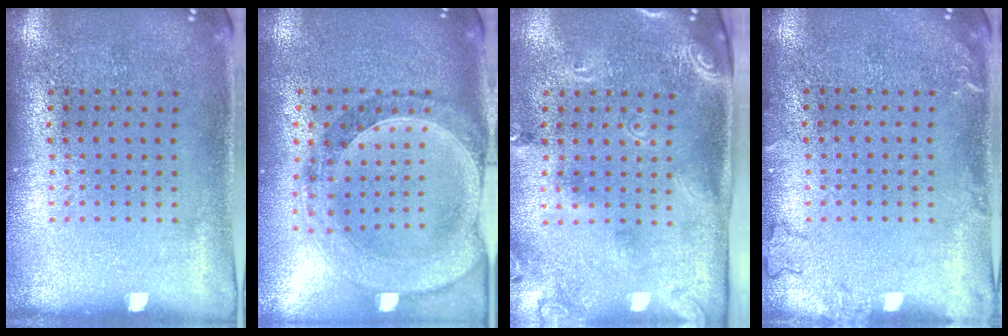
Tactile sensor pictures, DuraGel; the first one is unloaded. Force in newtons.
{"total": 1.4, "press": 1.3, "slide": 0.4}
{"total": 2.5, "press": 1.7, "slide": 1.9}
{"total": 1.3, "press": 1.3, "slide": 0.3}